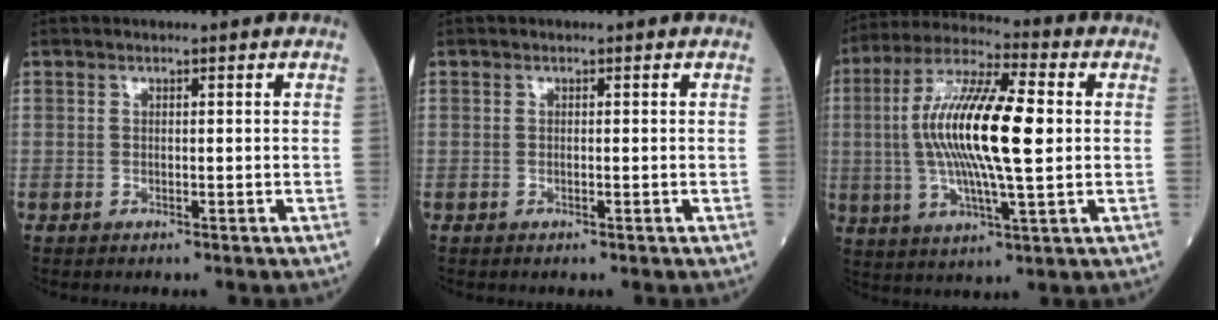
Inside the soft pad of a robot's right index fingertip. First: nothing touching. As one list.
[{"total": 0.0}, {"total": 16.4, "force": [0.9, 2.8, 16.1], "torque": [-0.318, 0.011, 0.010]}]